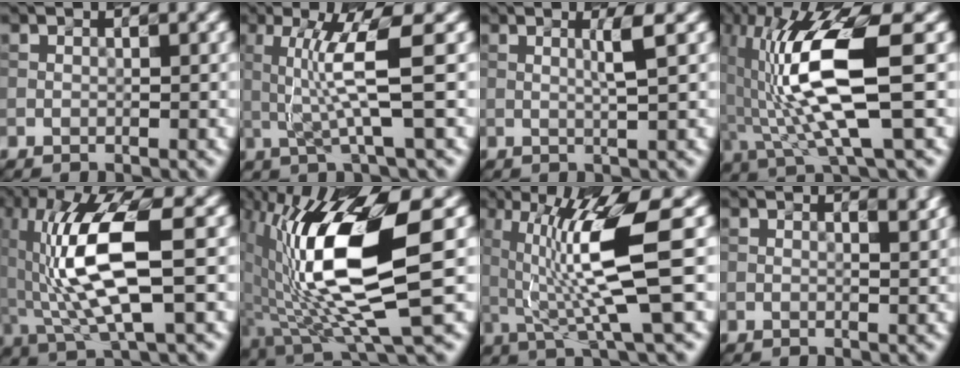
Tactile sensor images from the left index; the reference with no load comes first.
{"total": 5.0, "force": [0.4, 0.2, 5.0], "torque": [-0.112, -0.002, 0.015]}
{"total": 1.9, "force": [0.6, 0.2, 1.8], "torque": [-0.034, 0.002, 0.005]}
{"total": 9.9, "force": [0.2, 2.4, 9.6], "torque": [-0.189, -0.002, 0.011]}
{"total": 9.5, "force": [0.4, 2.7, 9.1], "torque": [-0.184, -0.002, 0.012]}
{"total": 13.2, "force": [0.8, 3.3, 12.7], "torque": [-0.239, -0.003, 0.019]}
{"total": 9.2, "force": [0.8, 1.5, 9.1], "torque": [-0.147, -0.010, 0.022]}
{"total": 1.2, "force": [0.9, 0.2, 0.8], "torque": [-0.010, -0.002, 0.013]}